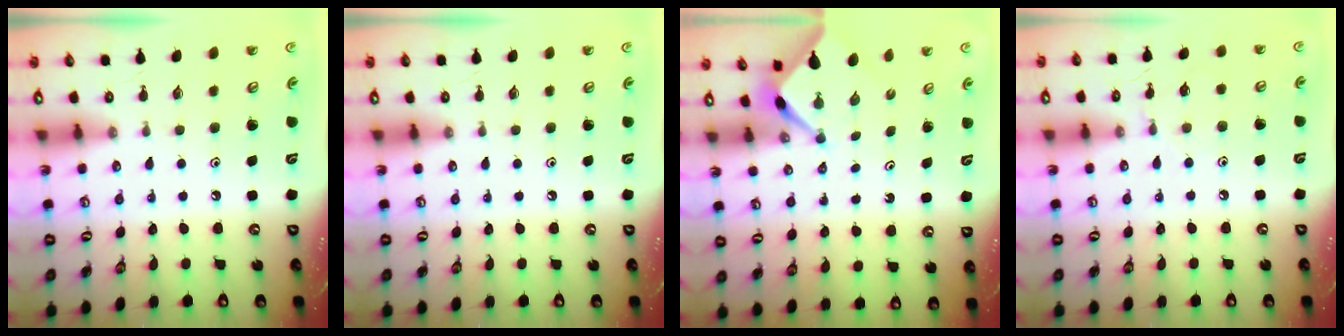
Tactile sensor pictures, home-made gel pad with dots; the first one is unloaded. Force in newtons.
{"total": 0.0}
{"total": 2.4, "press": 2.3, "slide": 0.3}
{"total": 4.4, "press": 4.4, "slide": 0.6}